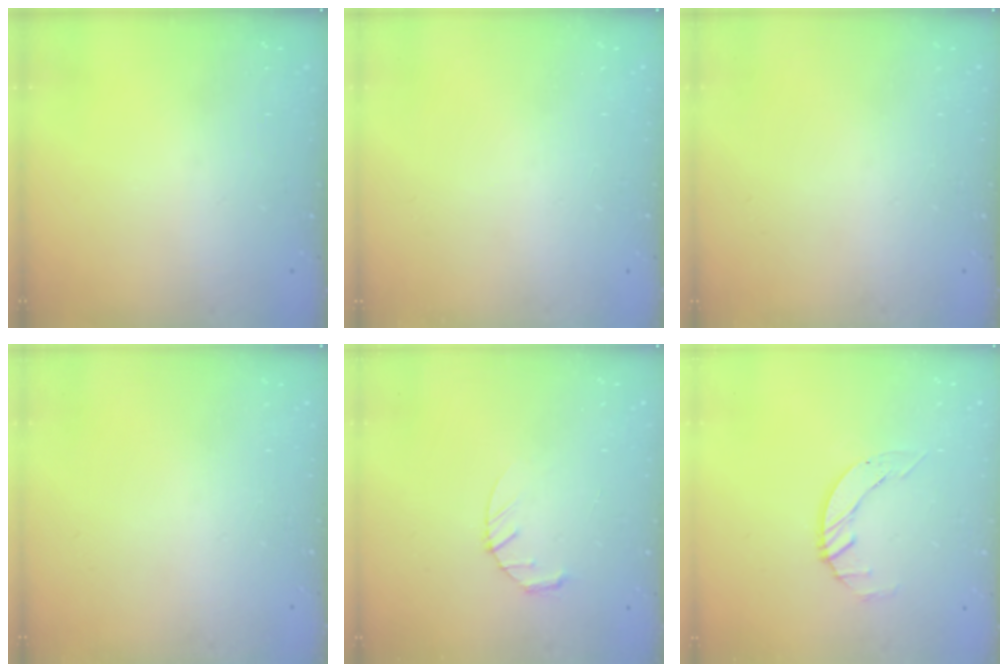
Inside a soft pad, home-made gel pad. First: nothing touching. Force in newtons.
{"total": 0.0}
{"total": 0.0}
{"total": 0.0}
{"total": 3.9, "press": 3.9, "slide": 0.5}
{"total": 2.7, "press": 2.7, "slide": 0.3}